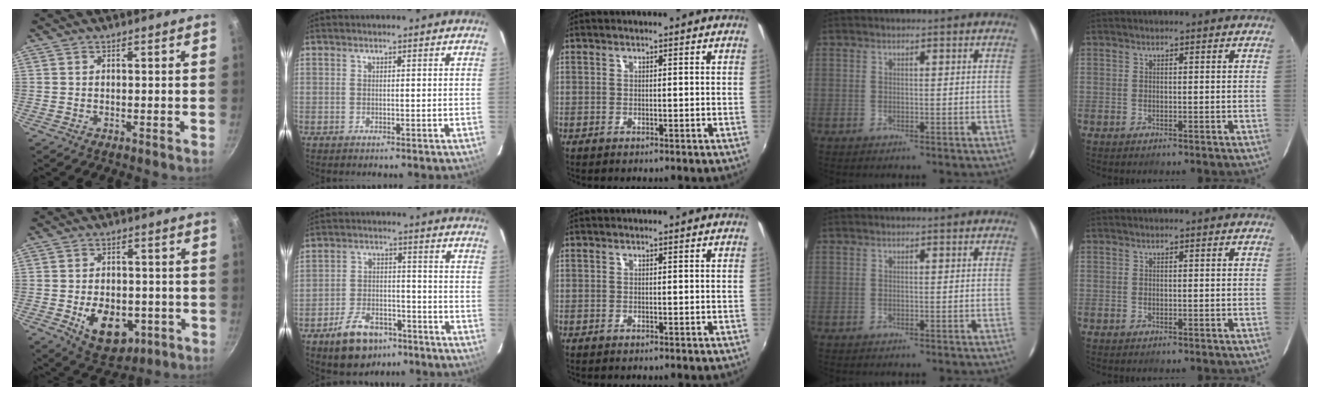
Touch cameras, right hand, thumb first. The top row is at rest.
{"thumb": {"total": 12.3, "force": [-3.4, 8.3, 8.4], "torque": [-0.096, 0.004, -0.036]}, "index": {"total": 11.6, "force": [-7.9, 6.5, 5.6], "torque": [-0.126, 0.016, -0.114]}}